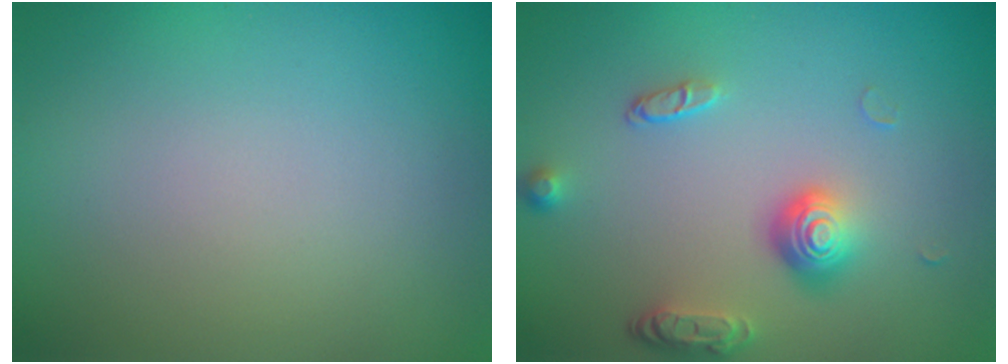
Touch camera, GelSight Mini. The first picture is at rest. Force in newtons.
{"total": 3.7, "press": 2.7, "slide": 2.5}